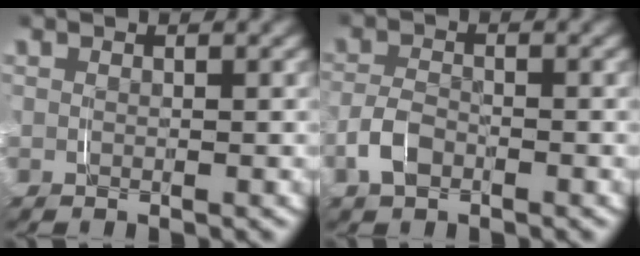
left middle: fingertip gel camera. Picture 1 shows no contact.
{"total": 2.6, "force": [-1.2, 1.7, 1.6], "torque": [-0.043, 0.000, -0.023]}